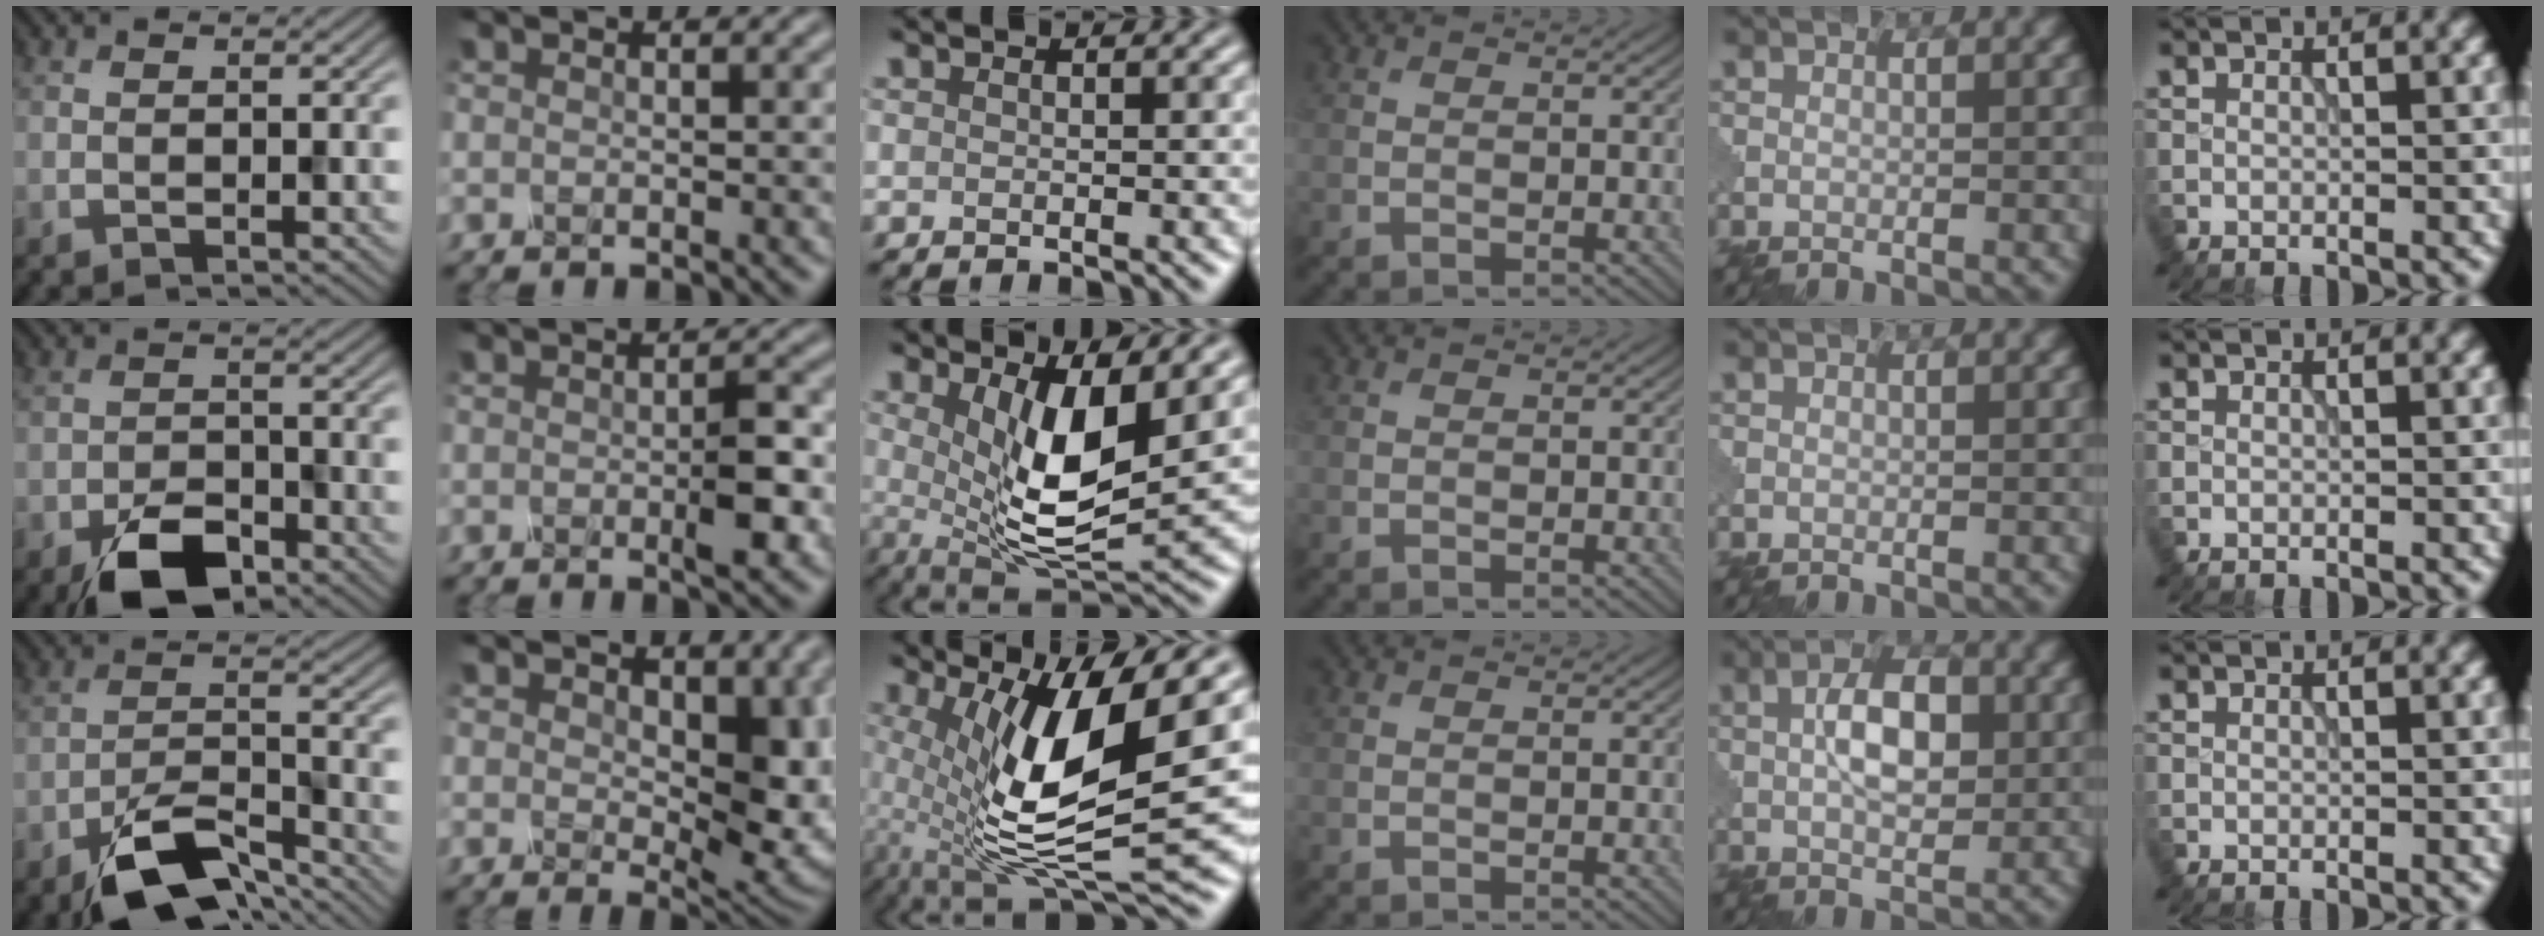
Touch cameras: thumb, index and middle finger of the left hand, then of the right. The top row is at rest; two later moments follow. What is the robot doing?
{"motion": "press", "object": "mechanical pencil"}